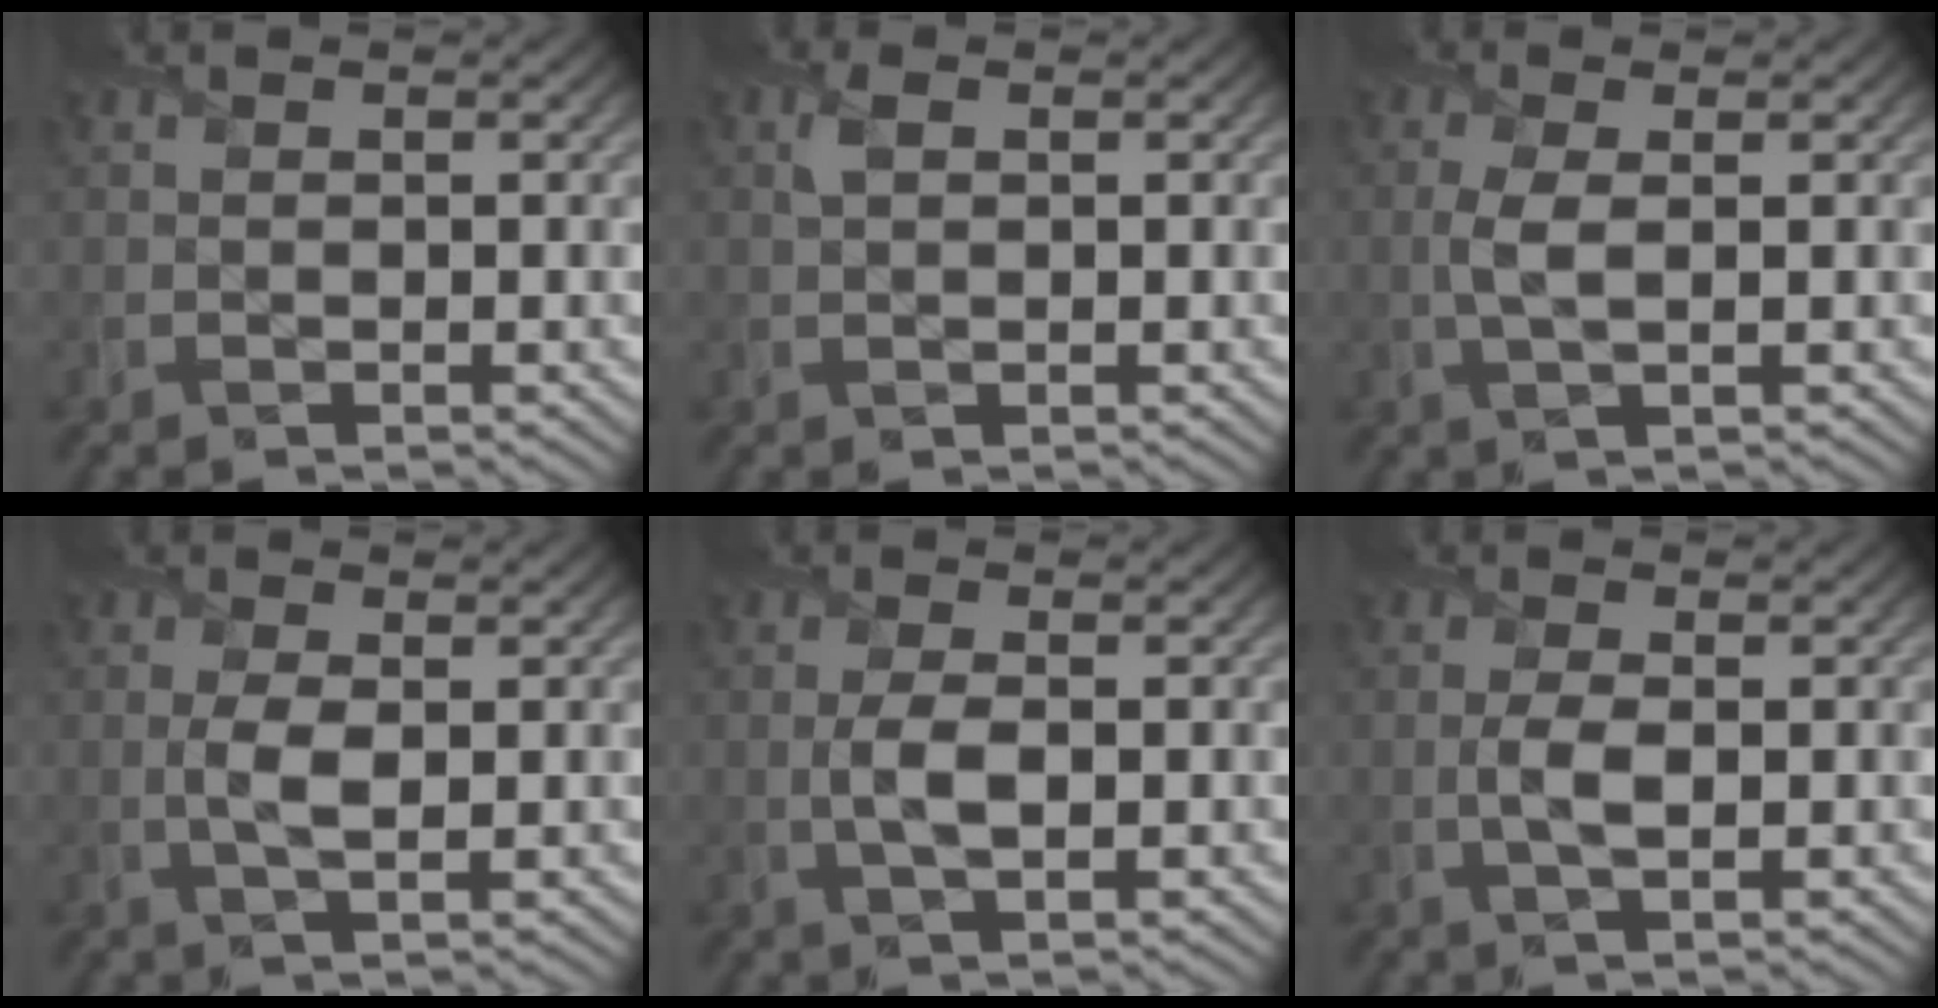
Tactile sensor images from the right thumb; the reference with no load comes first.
{"total": 1.4, "force": [0.7, 0.7, 1.0], "torque": [-0.028, 0.004, 0.010]}
{"total": 2.8, "force": [0.2, 0.8, 2.7], "torque": [-0.067, 0.005, 0.002]}
{"total": 3.1, "force": [0.1, 1.3, 2.8], "torque": [-0.067, 0.000, 0.001]}
{"total": 3.3, "force": [-0.2, 1.4, 3.0], "torque": [-0.068, 0.000, -0.004]}
{"total": 2.7, "force": [-0.1, 1.1, 2.5], "torque": [-0.060, 0.002, -0.005]}